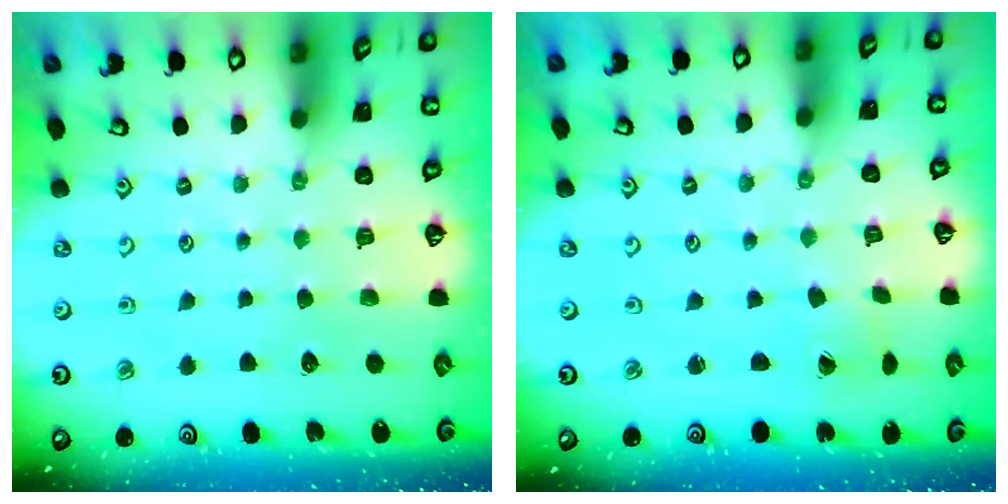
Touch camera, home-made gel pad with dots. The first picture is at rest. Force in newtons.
{"total": 1.5, "press": 1.5, "slide": 0.1}